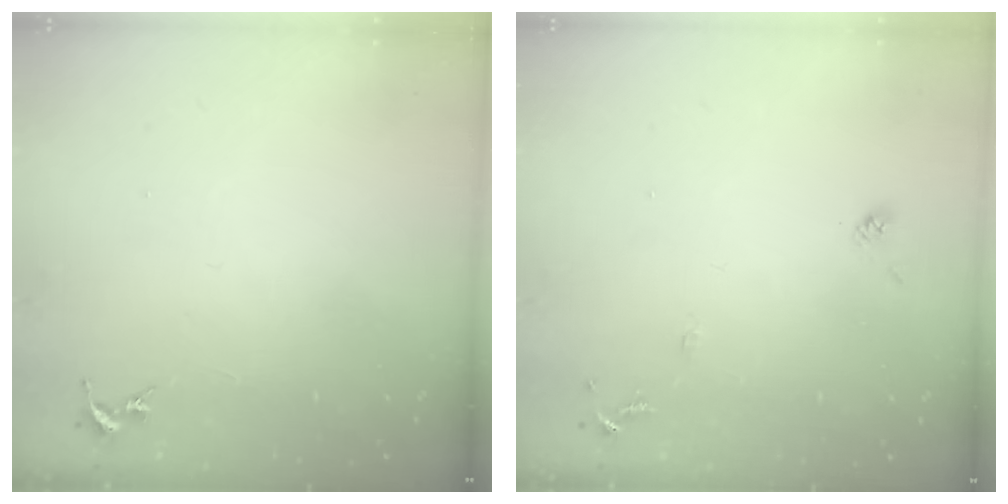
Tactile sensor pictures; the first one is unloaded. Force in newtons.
{"total": 7.8, "press": 7.7, "slide": 0.6}